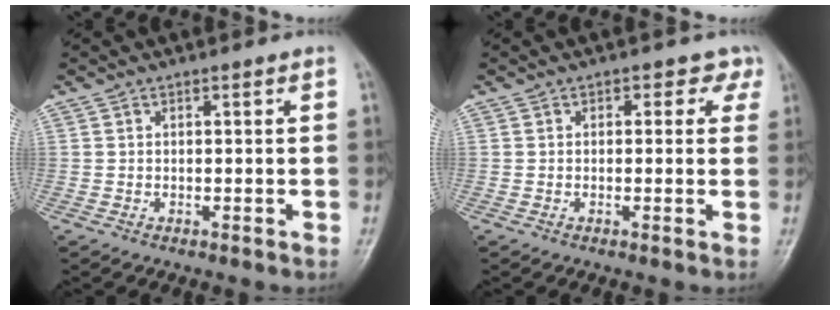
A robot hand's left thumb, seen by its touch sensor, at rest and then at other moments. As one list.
[{"total": 2.7, "force": [1.3, 2.1, 1.2], "torque": [0.024, 0.001, 0.001]}]